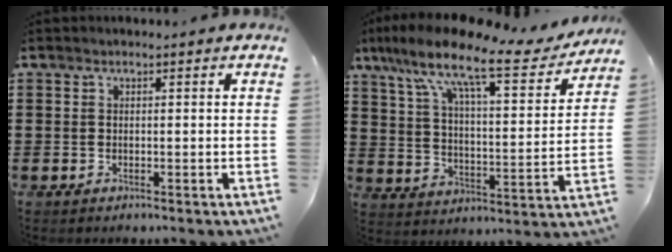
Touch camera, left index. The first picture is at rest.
{"total": 13.2, "force": [9.7, 2.3, 8.6], "torque": [-0.183, -0.055, 0.157]}